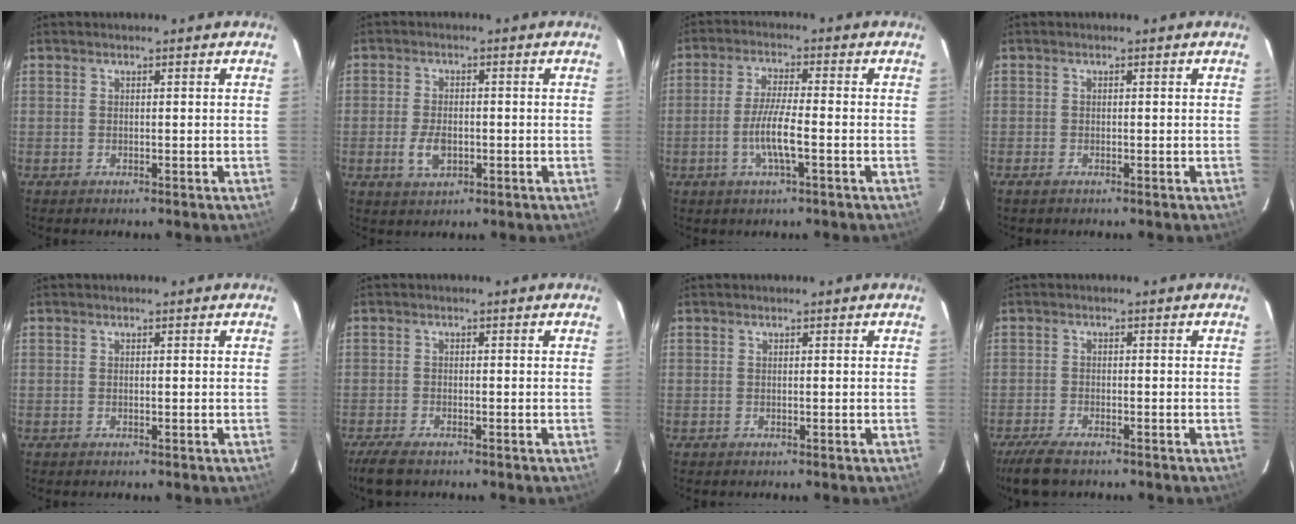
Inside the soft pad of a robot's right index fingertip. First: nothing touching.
{"total": 5.0, "force": [-1.5, 2.9, 3.8], "torque": [-0.082, -0.003, -0.023]}
{"total": 6.6, "force": [-2.1, 0.5, 6.3], "torque": [-0.124, -0.002, -0.041]}
{"total": 1.0, "force": [-0.8, 0.5, 0.5], "torque": [-0.010, -0.004, -0.016]}
{"total": 0.0}
{"total": 4.6, "force": [-3.6, 1.2, 2.5], "torque": [-0.066, -0.015, -0.071]}
{"total": 0.0}
{"total": 6.1, "force": [-4.9, 1.7, 3.3], "torque": [-0.090, -0.019, -0.092]}